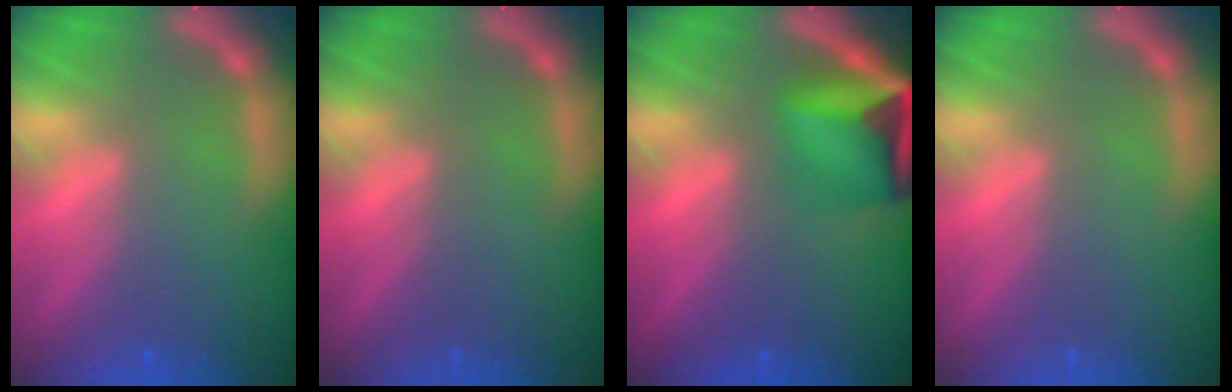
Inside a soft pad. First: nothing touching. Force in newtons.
{"total": 0.0}
{"total": 8.1}
{"total": 0.0}